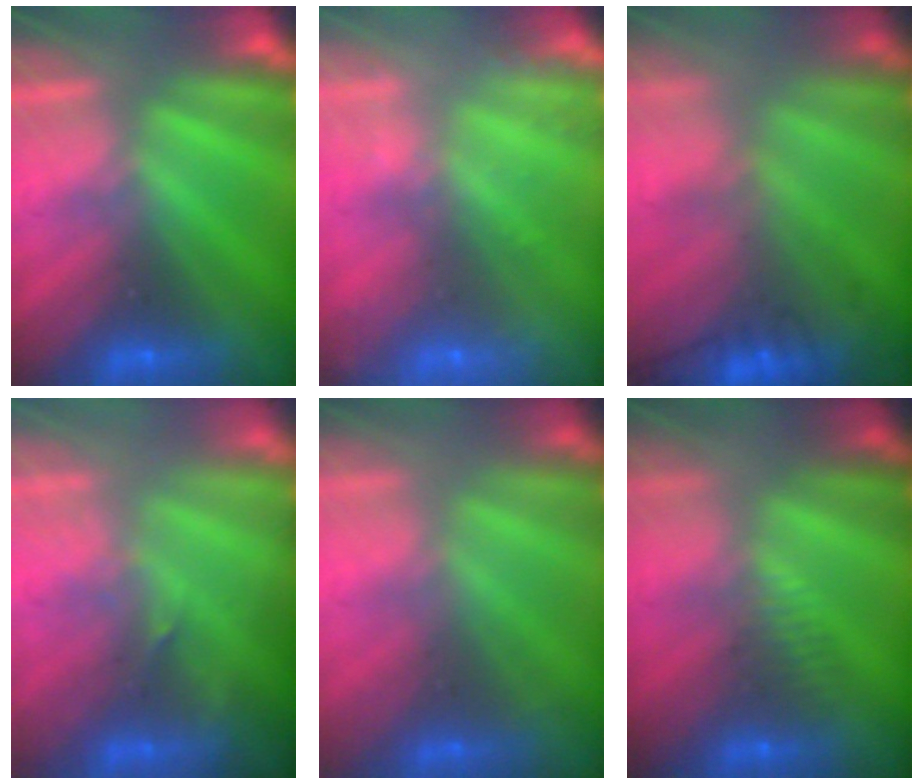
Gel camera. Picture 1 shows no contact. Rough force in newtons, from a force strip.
{"total": 7.7}
{"total": 9.4}
{"total": 2.9}
{"total": 1.7}
{"total": 2.8}